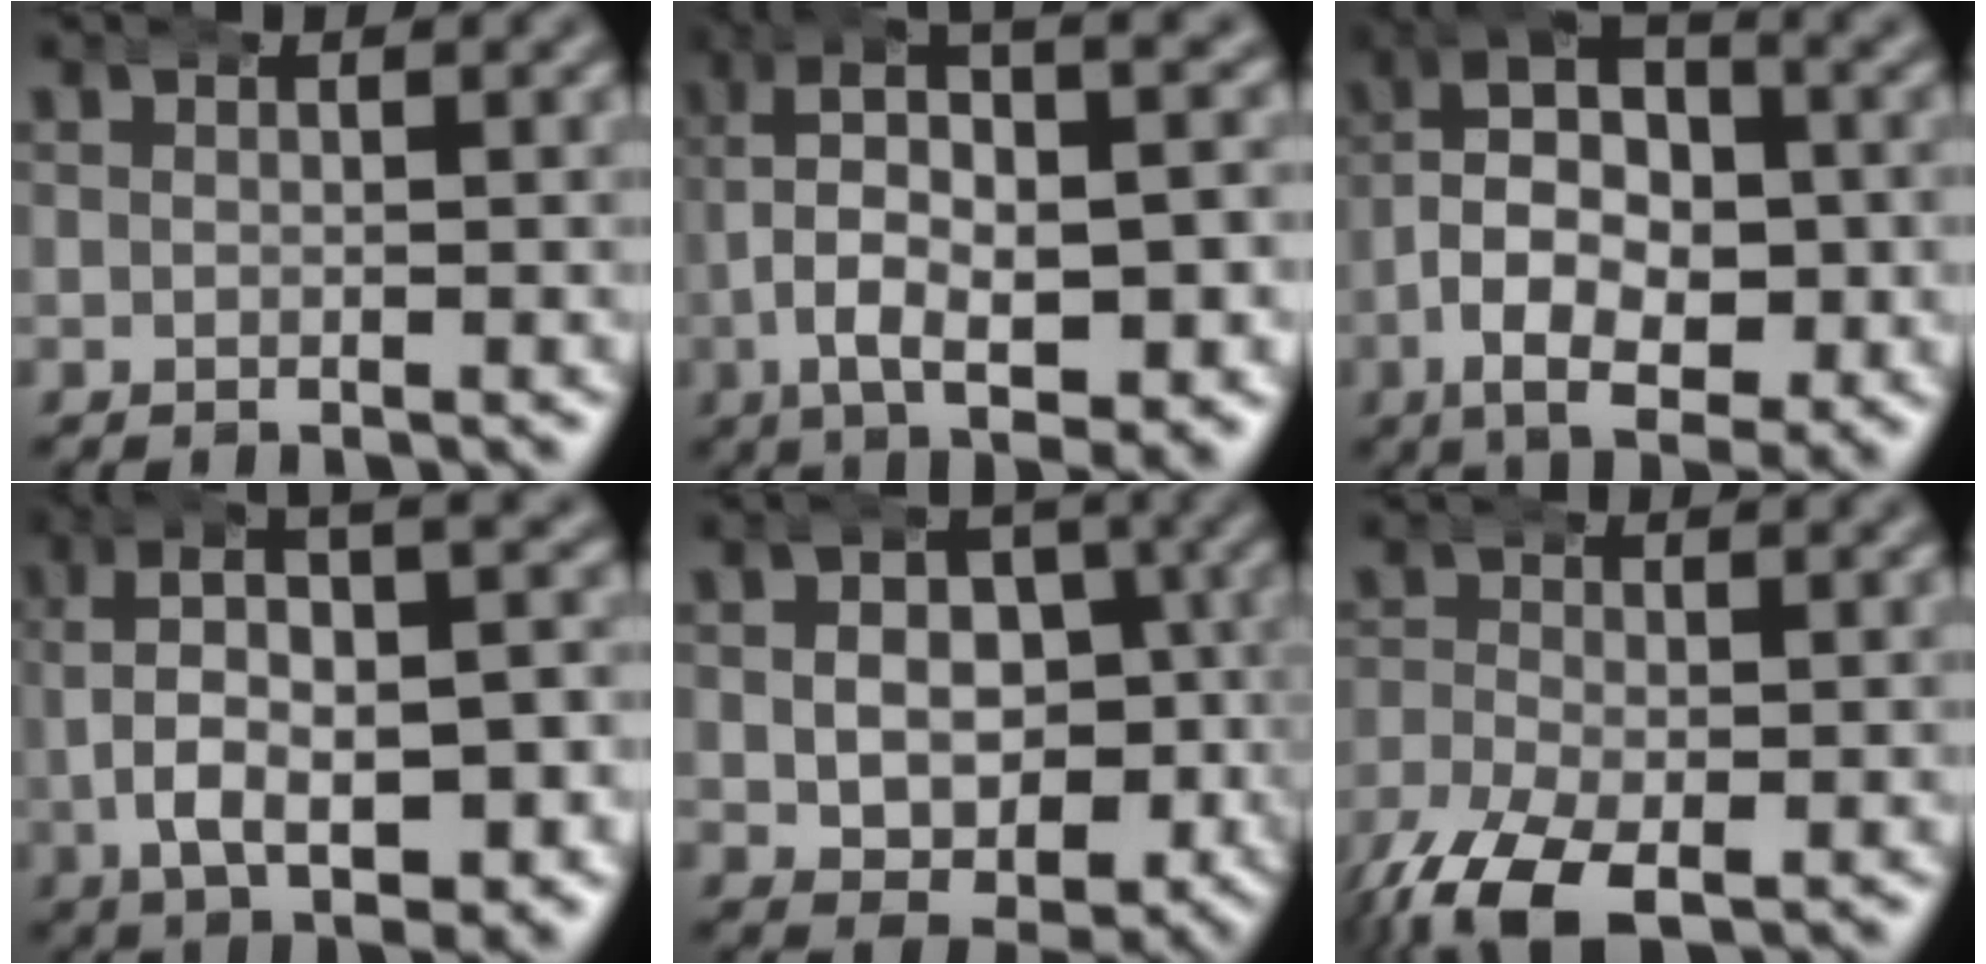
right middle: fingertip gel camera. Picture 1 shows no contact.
{"total": 8.3, "force": [0.7, 3.8, 7.3], "torque": [-0.125, -0.012, 0.017]}
{"total": 9.1, "force": [0.7, 5.7, 7.1], "torque": [-0.113, -0.017, 0.006]}
{"total": 7.4, "force": [0.4, 3.5, 6.5], "torque": [-0.111, -0.007, 0.012]}
{"total": 9.1, "force": [-5.2, 6.0, 4.4], "torque": [-0.044, -0.040, -0.070]}
{"total": 6.9, "force": [-4.5, 3.4, 4.0], "torque": [-0.087, -0.028, -0.062]}